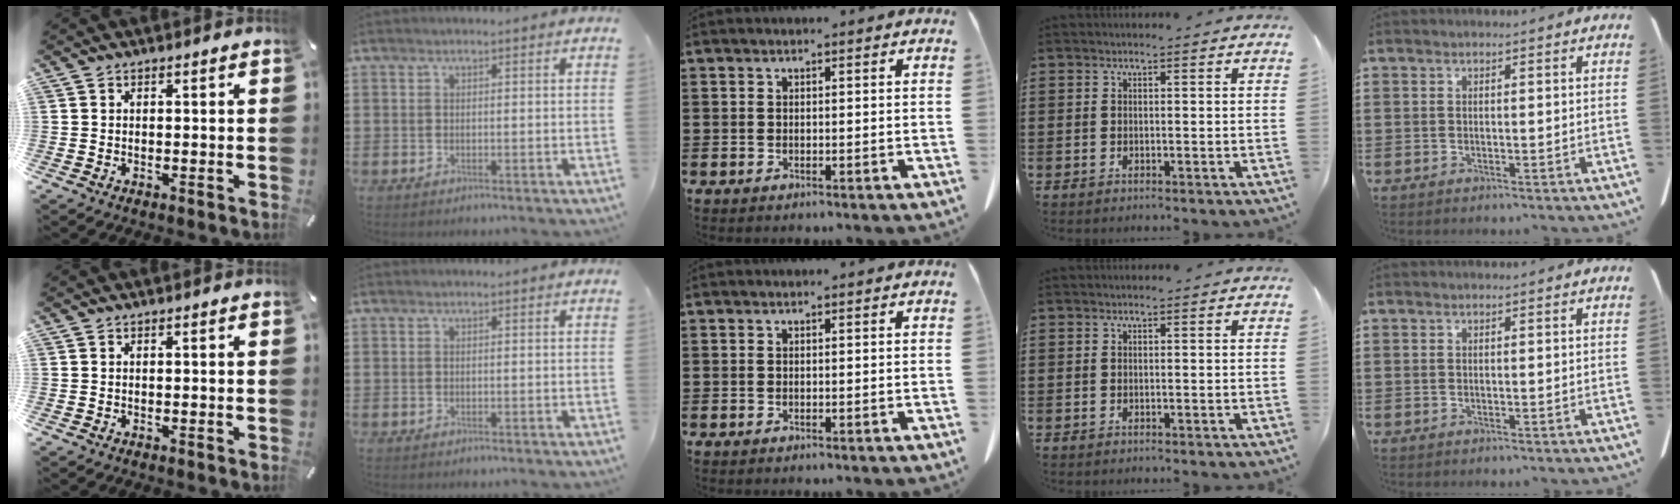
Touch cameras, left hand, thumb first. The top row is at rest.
{}